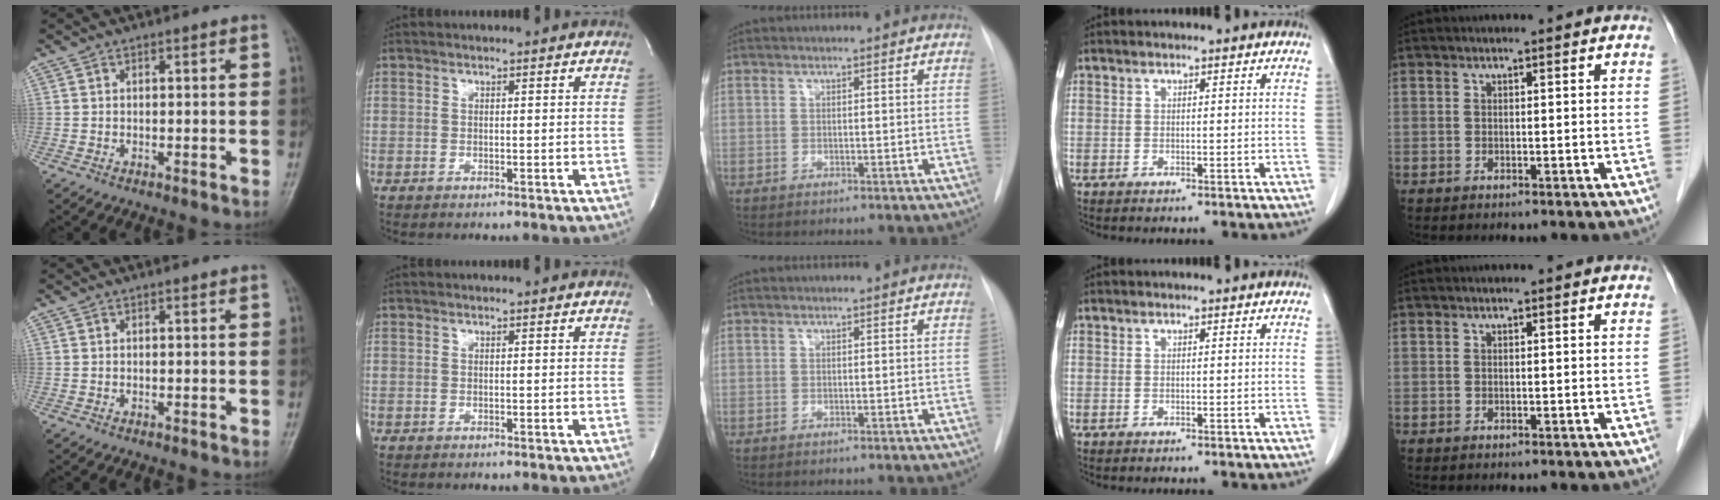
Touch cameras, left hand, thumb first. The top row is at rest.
{}